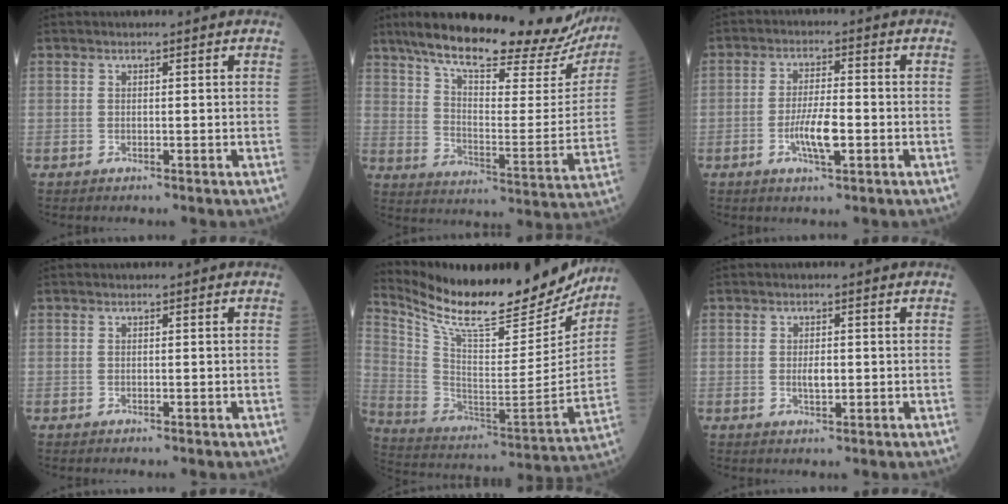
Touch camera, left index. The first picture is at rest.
{"total": 29.0, "force": [24.5, 6.9, 13.8], "torque": [-0.223, -0.034, 0.320]}
{"total": 5.7, "force": [-2.0, 1.1, 5.2], "torque": [-0.103, -0.006, -0.038]}
{"total": 0.0}
{"total": 25.8, "force": [22.5, 5.3, 11.5], "torque": [-0.212, -0.051, 0.337]}
{"total": 2.0, "force": [-0.3, 0.8, 1.9], "torque": [-0.035, -0.004, -0.005]}